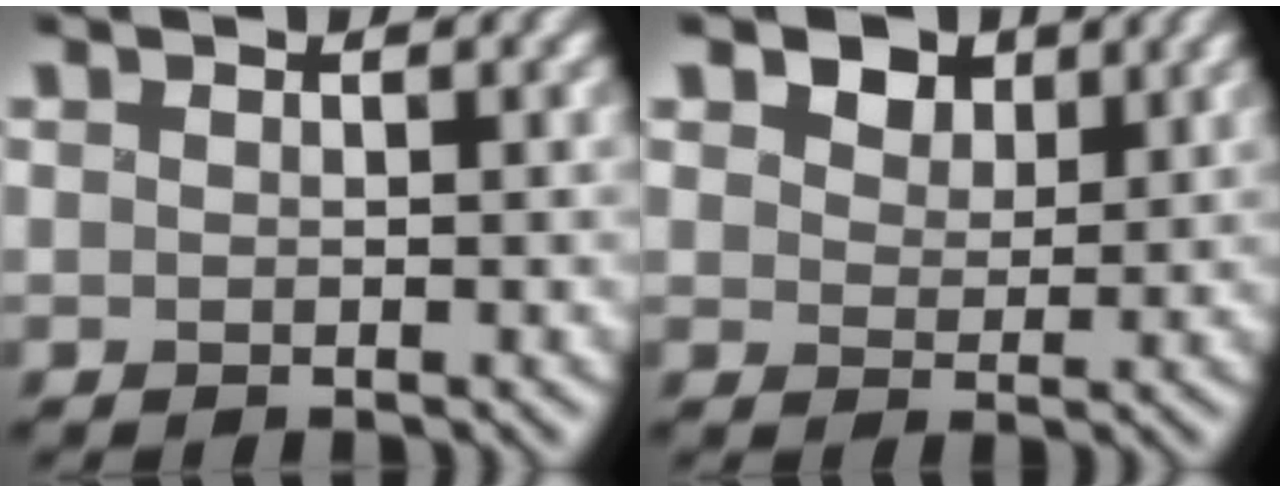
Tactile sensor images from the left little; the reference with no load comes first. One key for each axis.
{"total": 3.5, "fx": 1.9, "fy": 2.4, "fz": 1.7, "tx": -0.045, "ty": -0.010, "tz": 0.025}